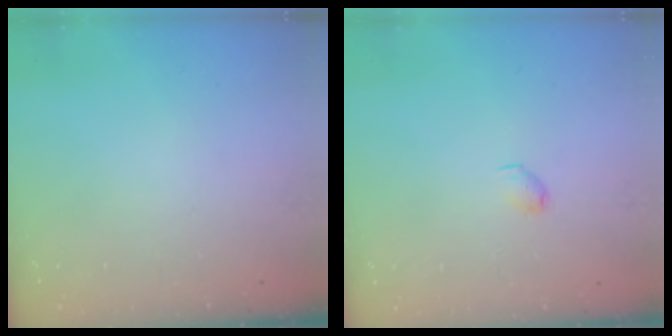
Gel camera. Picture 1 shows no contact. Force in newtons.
{"total": 2.9, "press": 2.9, "slide": 0.5}